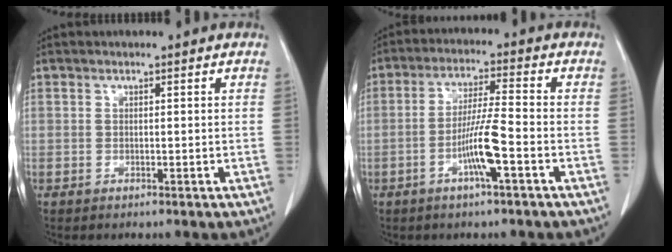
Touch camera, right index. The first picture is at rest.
{"total": 7.7, "force": [-3.0, 0.3, 7.1], "torque": [-0.140, 0.002, -0.054]}